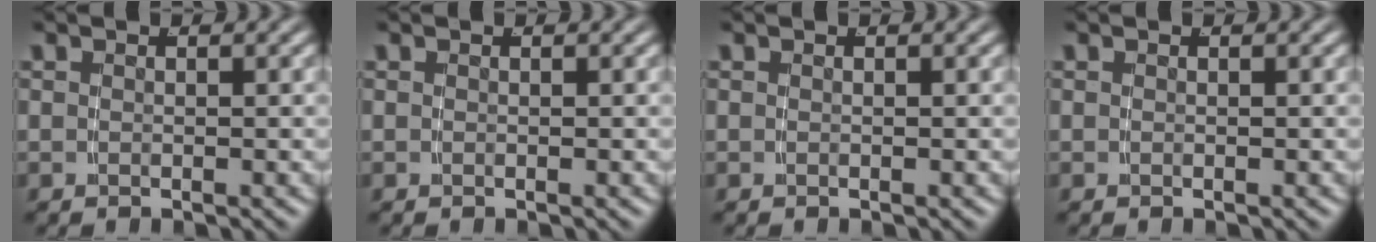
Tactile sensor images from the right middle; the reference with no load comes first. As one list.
[{"total": 0.0}, {"total": 0.0}, {"total": 0.0}]